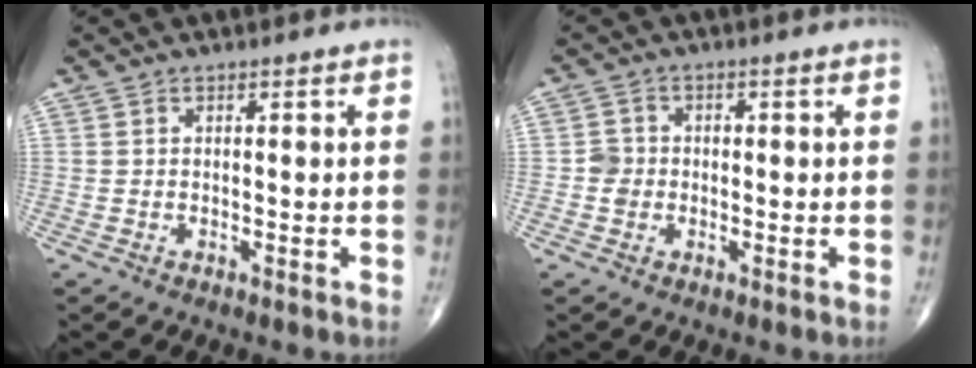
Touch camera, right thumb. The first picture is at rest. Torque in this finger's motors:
{"motor_torque": [0.35, 0.54, 0.33, -0.07, 0.02]}